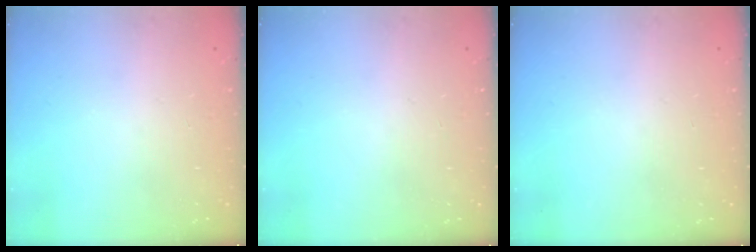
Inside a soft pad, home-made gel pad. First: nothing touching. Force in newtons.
{"total": 0.0}
{"total": 0.0}